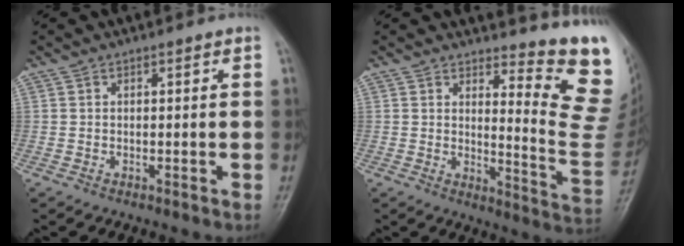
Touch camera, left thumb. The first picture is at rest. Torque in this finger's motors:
{"motor_torque": [0.89, -0.21, 0.15, -0.41, 0.09]}